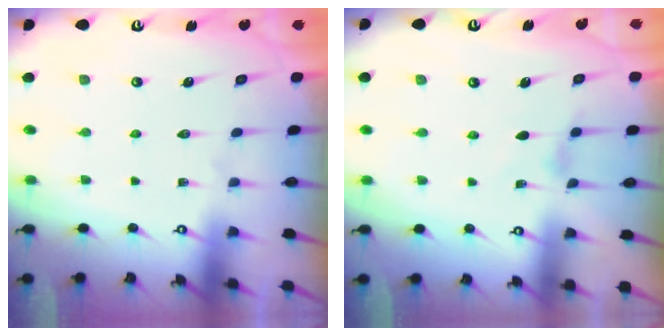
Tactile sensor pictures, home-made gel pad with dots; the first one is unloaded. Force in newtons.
{"total": 2.4, "press": 2.3, "slide": 0.4}